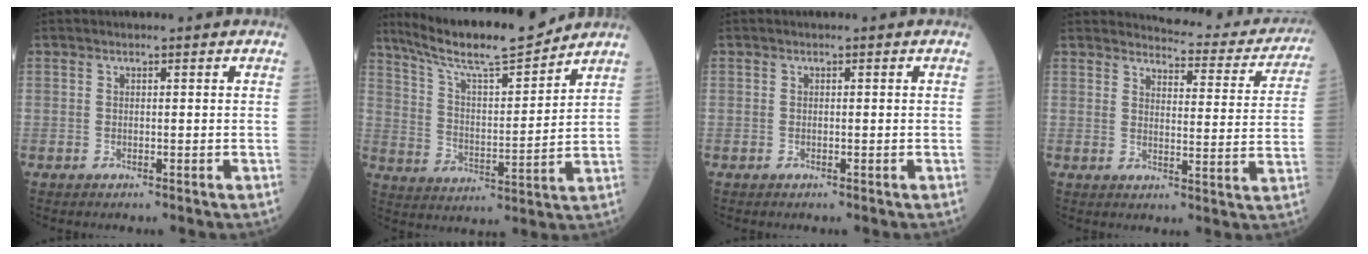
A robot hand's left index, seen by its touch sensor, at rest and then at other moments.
{"total": 14.5, "force": [13.1, 0.7, 6.3], "torque": [-0.120, -0.001, 0.228]}
{"total": 0.0}
{"total": 14.9, "force": [14.4, 2.7, 2.5], "torque": [-0.007, -0.053, 0.147]}